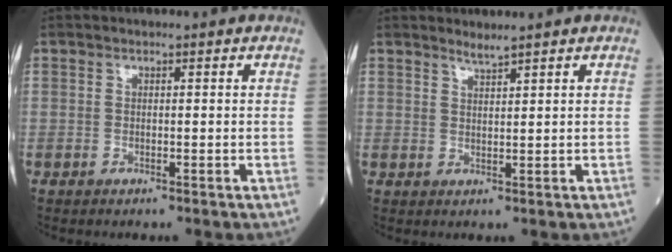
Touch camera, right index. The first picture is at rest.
{"total": 1.5, "force": [1.4, -0.4, 0.4], "torque": [-0.009, -0.007, 0.029]}